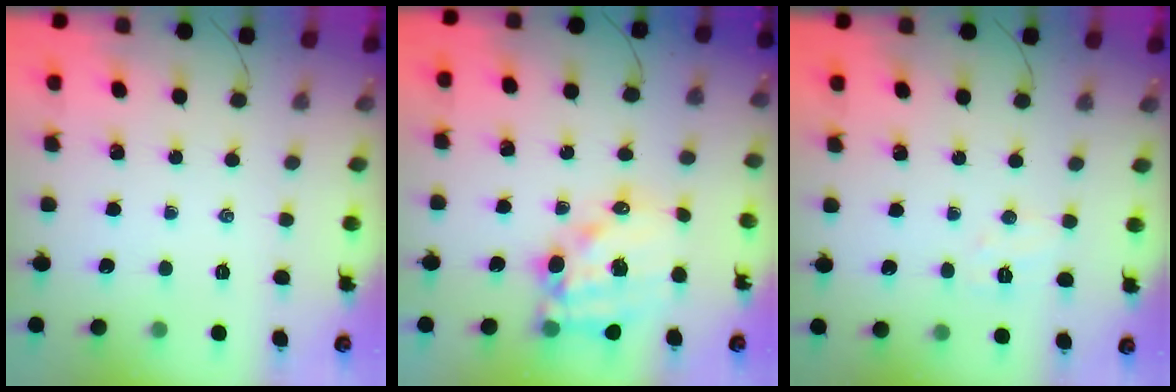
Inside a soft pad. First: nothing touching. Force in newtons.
{"total": 15.7, "press": 15.2, "slide": 3.8}
{"total": 4.9, "press": 4.8, "slide": 1.0}